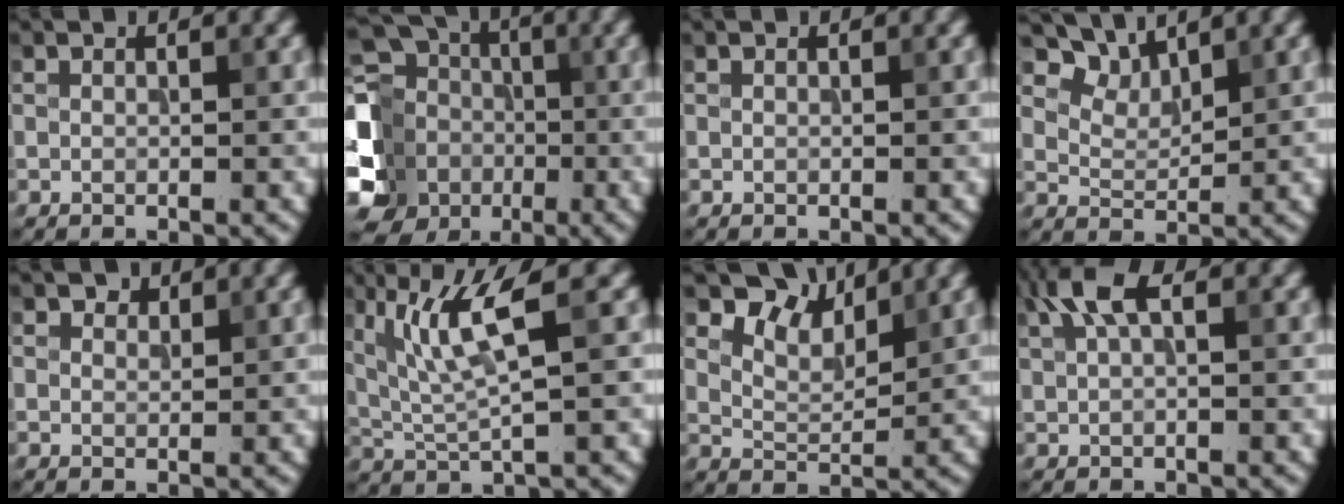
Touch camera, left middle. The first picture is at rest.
{"total": 12.7, "force": [-3.0, 10.9, 5.7], "torque": [-0.144, 0.004, -0.061]}
{"total": 0.0}
{"total": 3.7, "force": [3.2, 1.5, 1.3], "torque": [-0.031, 0.000, 0.059]}
{"total": 1.2, "force": [1.0, 0.7, 0.3], "torque": [-0.006, -0.002, 0.013]}
{"total": 5.6, "force": [2.2, 0.8, 5.1], "torque": [-0.108, -0.002, 0.050]}
{"total": 4.1, "force": [3.3, 1.6, 1.8], "torque": [-0.040, 0.002, 0.059]}
{"total": 3.4, "force": [1.6, 1.3, 2.7], "torque": [-0.057, 0.008, 0.026]}